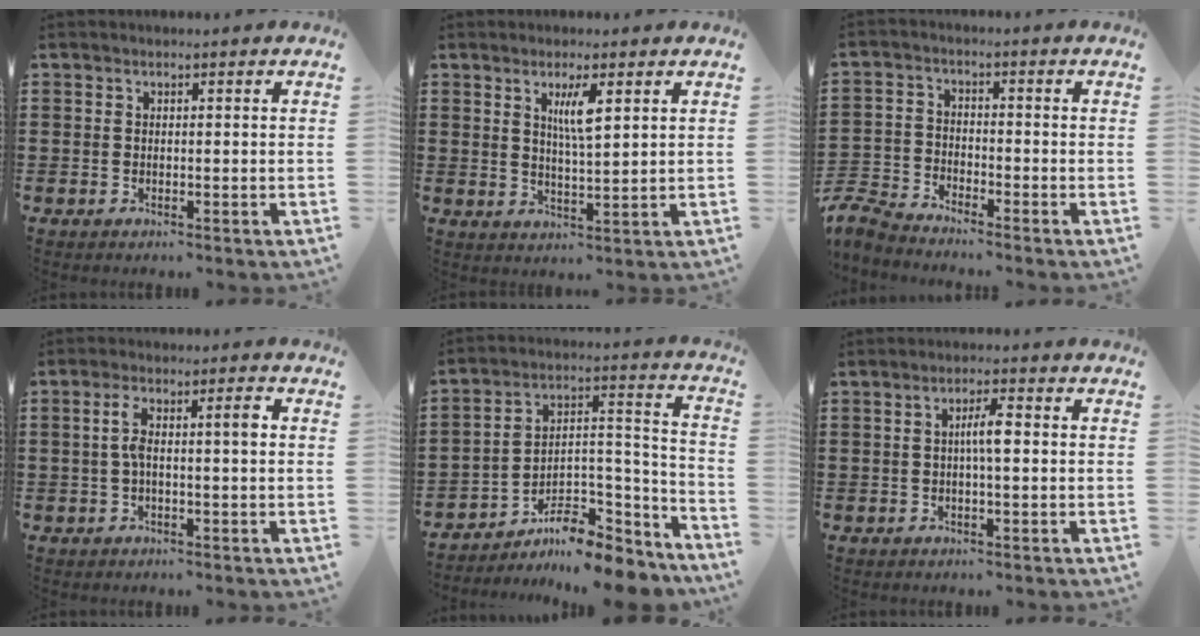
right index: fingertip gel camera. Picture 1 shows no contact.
{"total": 4.3, "force": [1.9, 0.8, 3.7], "torque": [-0.071, 0.002, 0.029]}
{"total": 4.8, "force": [-4.7, 0.6, 0.6], "torque": [-0.042, -0.009, -0.103]}
{"total": 4.6, "force": [0.2, 1.0, 4.5], "torque": [-0.085, 0.008, -0.002]}
{"total": 8.3, "force": [-7.0, 2.7, 3.5], "torque": [-0.053, 0.013, -0.133]}
{"total": 3.7, "force": [0.1, 0.6, 3.6], "torque": [-0.067, 0.004, -0.002]}